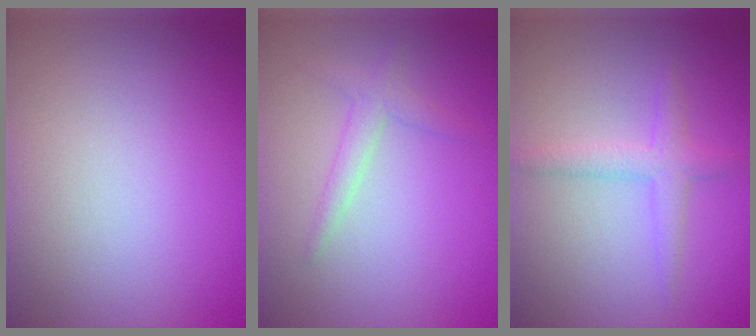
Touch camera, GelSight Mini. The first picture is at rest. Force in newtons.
{"total": 1.6, "press": 1.6, "slide": 0.0}
{"total": 2.2, "press": 2.2, "slide": 0.0}